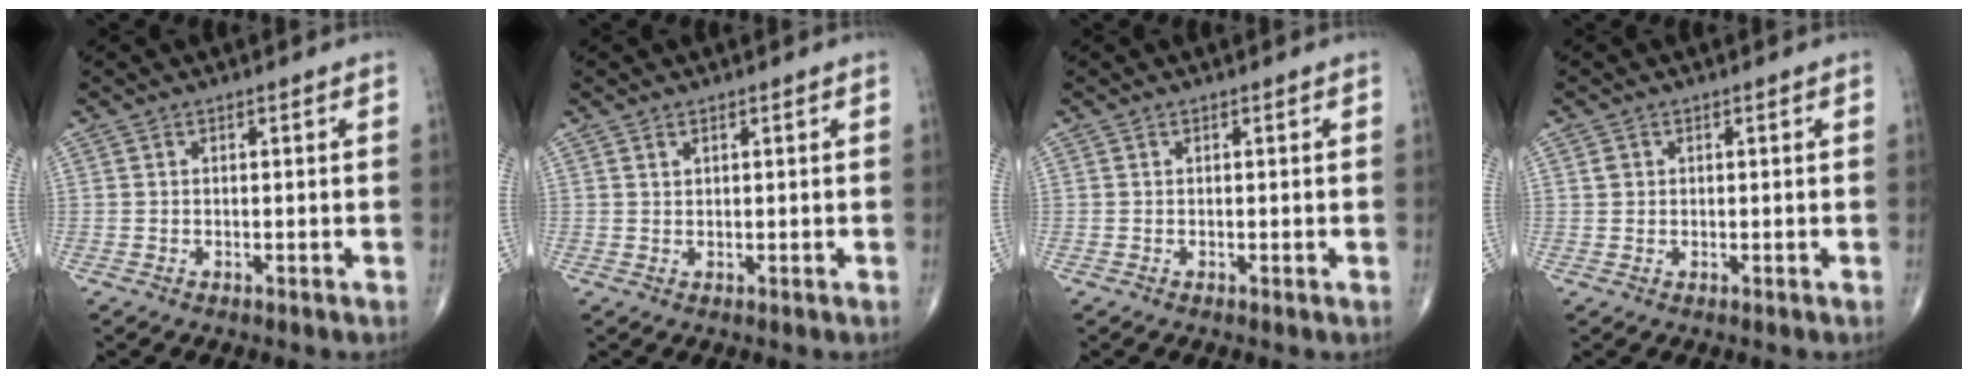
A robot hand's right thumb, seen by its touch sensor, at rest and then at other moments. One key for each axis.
{"total": 0.8, "fx": 0.6, "fy": 0.3, "fz": 0.4, "tx": -0.003, "ty": -0.002, "tz": 0.010}
{"total": 0.0}
{"total": 1.3, "fx": 0.4, "fy": 1.2, "fz": 0.5, "tx": -0.003, "ty": 0.001, "tz": 0.006}